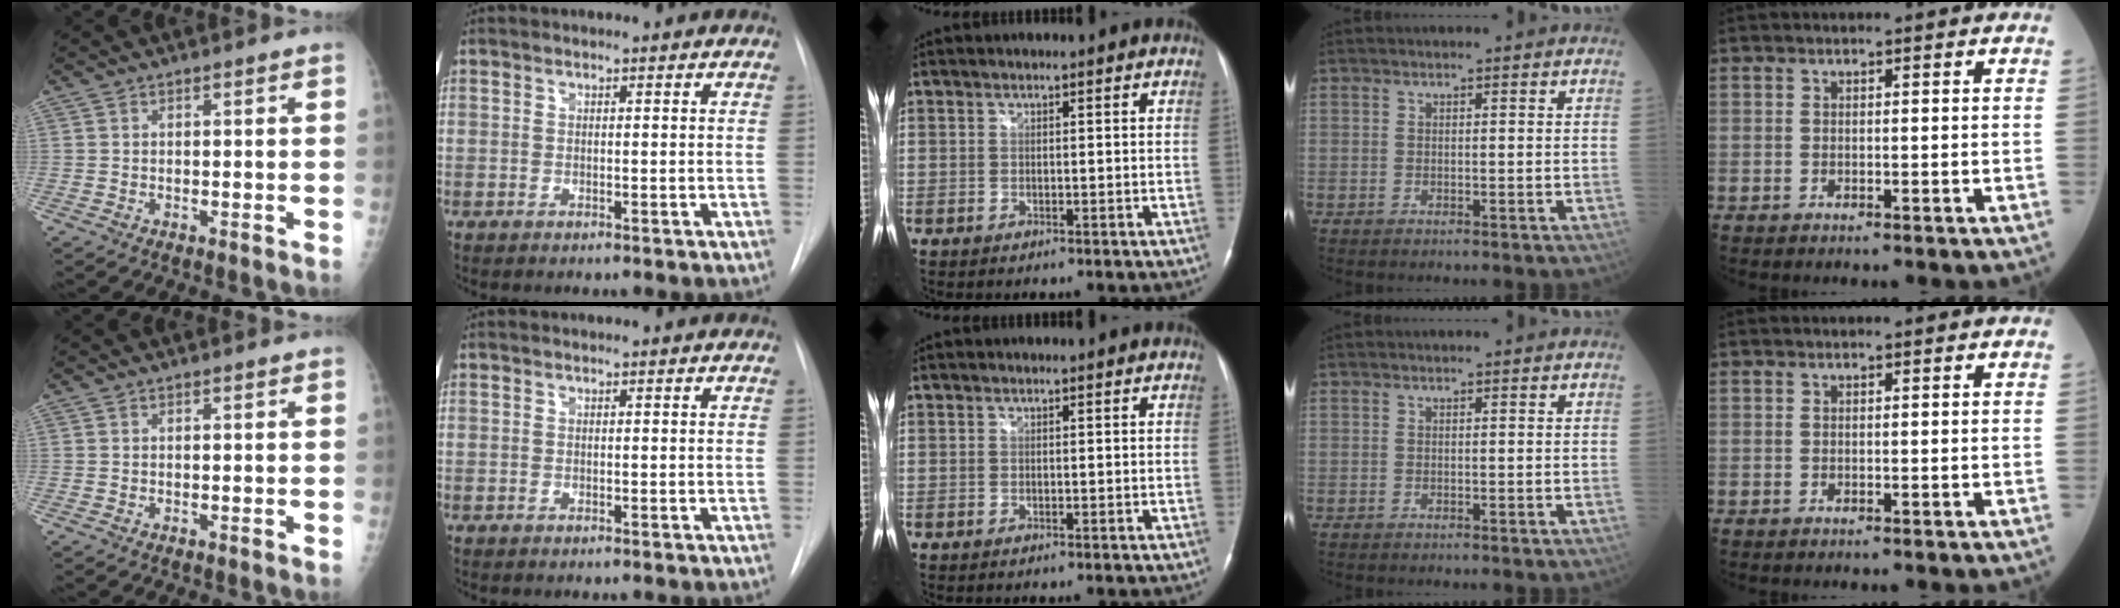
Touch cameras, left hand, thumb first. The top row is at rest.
{}